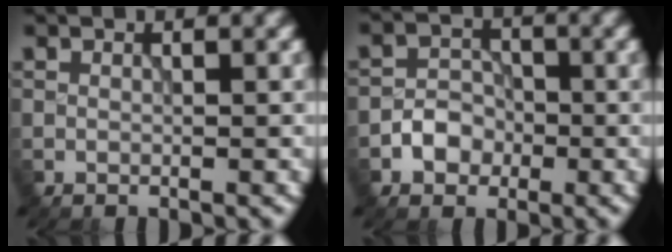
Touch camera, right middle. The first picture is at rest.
{"total": 2.6, "force": [-1.2, 2.1, 1.0], "torque": [-0.010, 0.005, -0.023]}